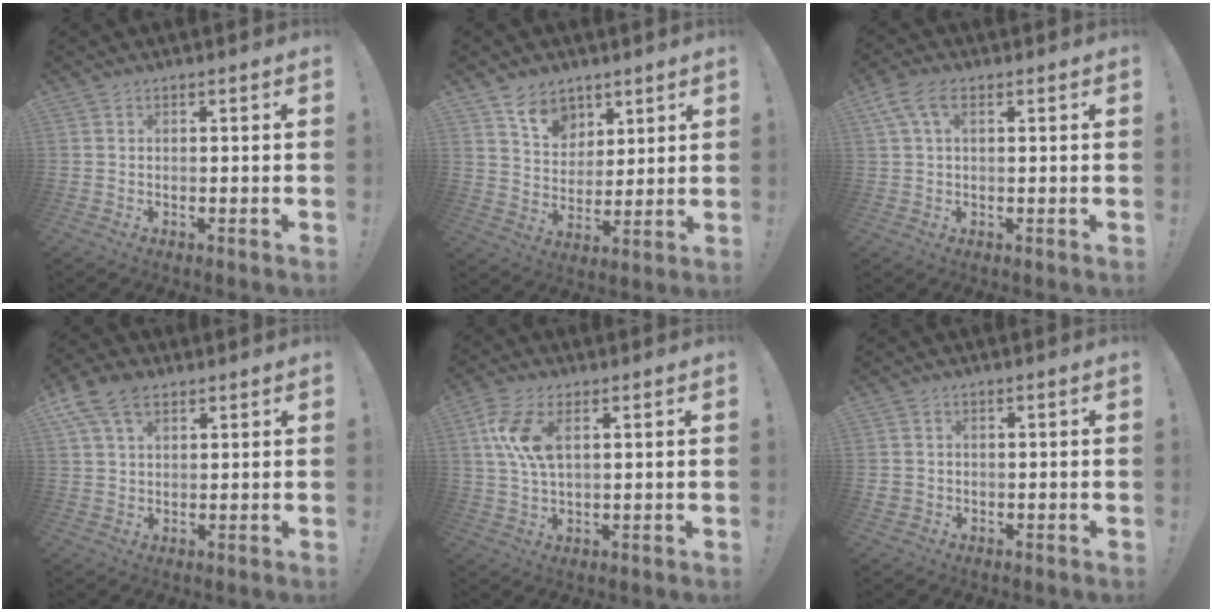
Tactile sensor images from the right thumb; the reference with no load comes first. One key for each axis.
{"total": 9.7, "fx": 6.3, "fy": 6.8, "fz": 2.8, "tx": -0.049, "ty": -0.042, "tz": 0.126}
{"total": 6.3, "fx": 2.4, "fy": 3.3, "fz": 4.8, "tx": -0.093, "ty": 0.008, "tz": 0.048}
{"total": 9.2, "fx": 4.8, "fy": 5.6, "fz": 5.5, "tx": -0.097, "ty": -0.004, "tz": 0.095}
{"total": 9.9, "fx": 3.1, "fy": 4.8, "fz": 8.1, "tx": -0.168, "ty": -0.004, "tz": 0.057}
{"total": 1.9, "fx": 0.1, "fy": 1.8, "fz": 0.6, "tx": -0.010, "ty": 0.003, "tz": 0.003}